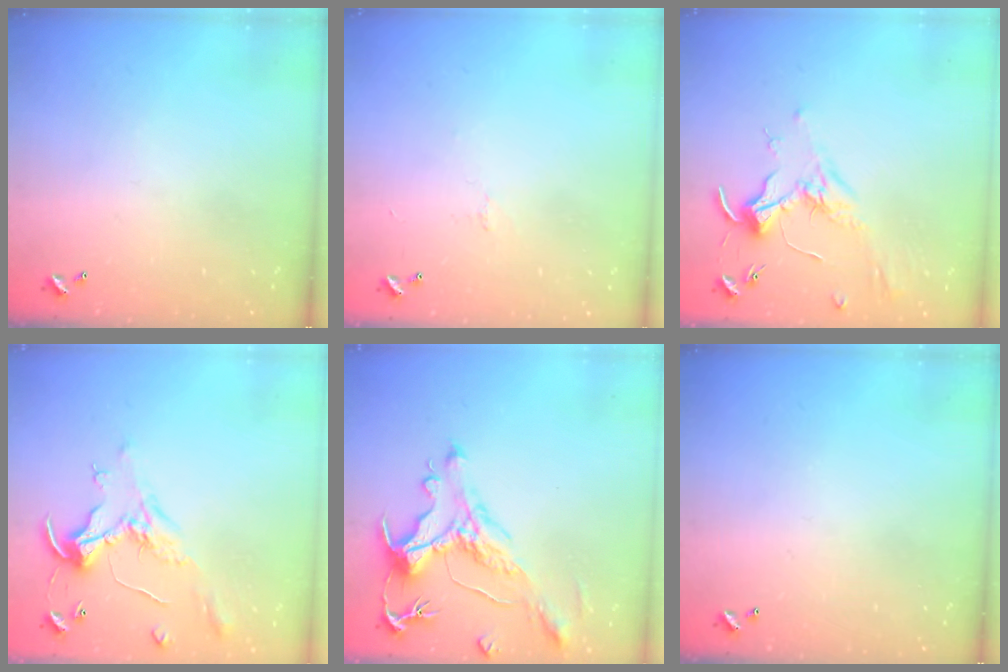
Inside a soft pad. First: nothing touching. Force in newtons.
{"total": 0.6, "press": 0.4, "slide": 0.5}
{"total": 1.8, "press": 1.6, "slide": 0.7}
{"total": 0.8, "press": 0.5, "slide": 0.6}
{"total": 1.2, "press": 0.2, "slide": 1.2}
{"total": 0.0}